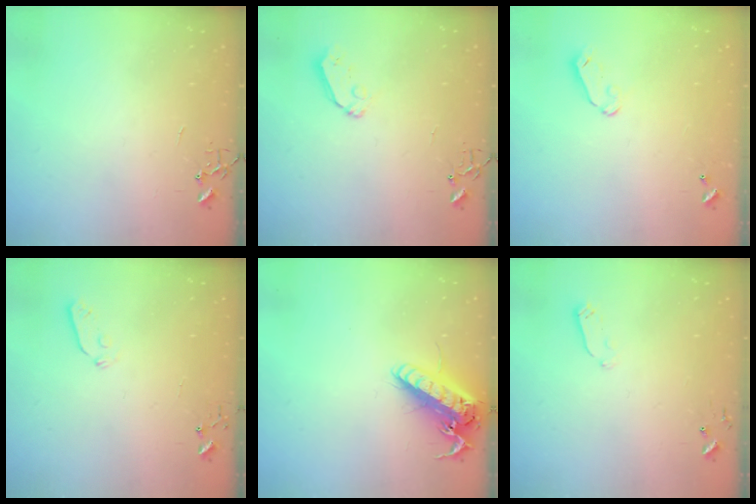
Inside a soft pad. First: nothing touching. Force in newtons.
{"total": 6.1, "press": 6.0, "slide": 0.4}
{"total": 5.9, "press": 5.9, "slide": 0.6}
{"total": 3.9, "press": 3.8, "slide": 0.9}
{"total": 17.4, "press": 17.1, "slide": 3.3}
{"total": 2.9, "press": 2.9, "slide": 0.4}